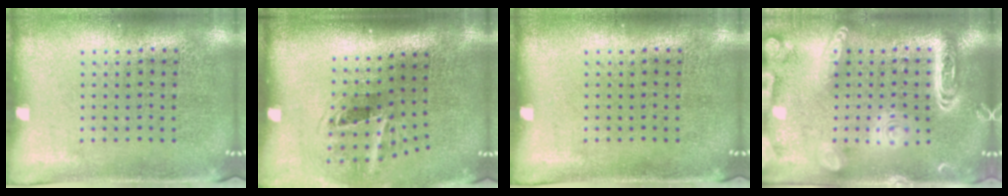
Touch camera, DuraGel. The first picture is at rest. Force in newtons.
{"total": 2.0, "press": 1.2, "slide": 1.6}
{"total": 0.0}
{"total": 3.7, "press": 3.7, "slide": 0.3}